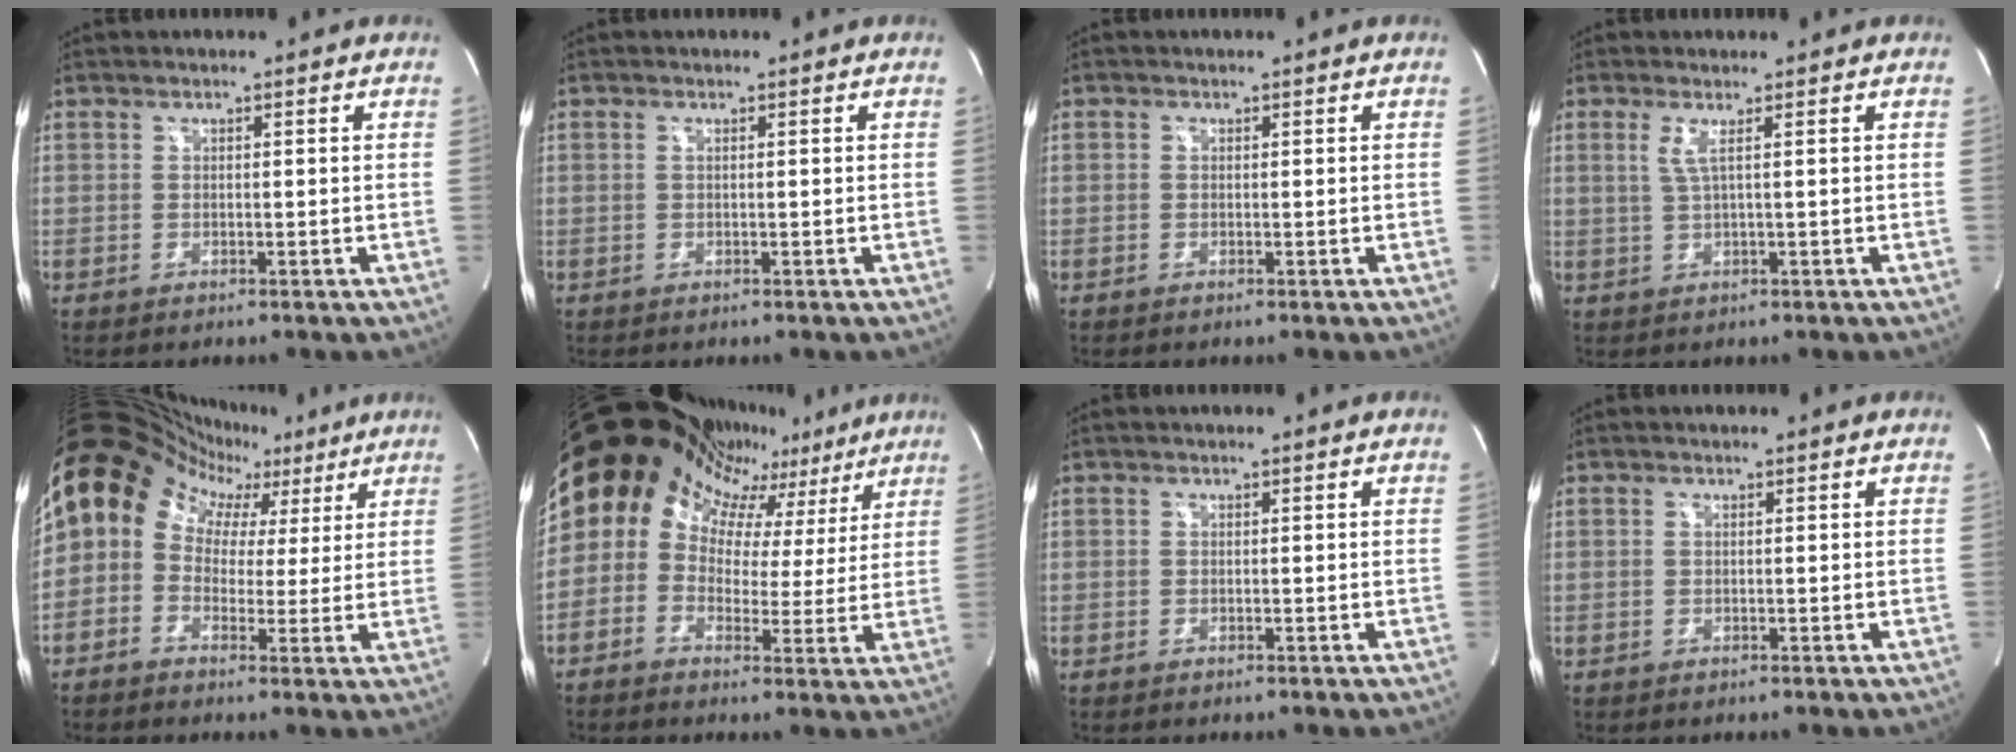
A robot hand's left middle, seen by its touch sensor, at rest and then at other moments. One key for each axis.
{"total": 0.0}
{"total": 0.0}
{"total": 2.1, "fx": 0.8, "fy": -0.5, "fz": 1.9, "tx": -0.047, "ty": -0.002, "tz": 0.020}
{"total": 15.2, "fx": 5.1, "fy": 12.9, "fz": 6.2, "tx": -0.129, "ty": 0.090, "tz": 0.072}
{"total": 20.6, "fx": 14.3, "fy": 12.7, "fz": 7.6, "tx": -0.144, "ty": 0.084, "tz": 0.179}
{"total": 0.0}
{"total": 0.0}